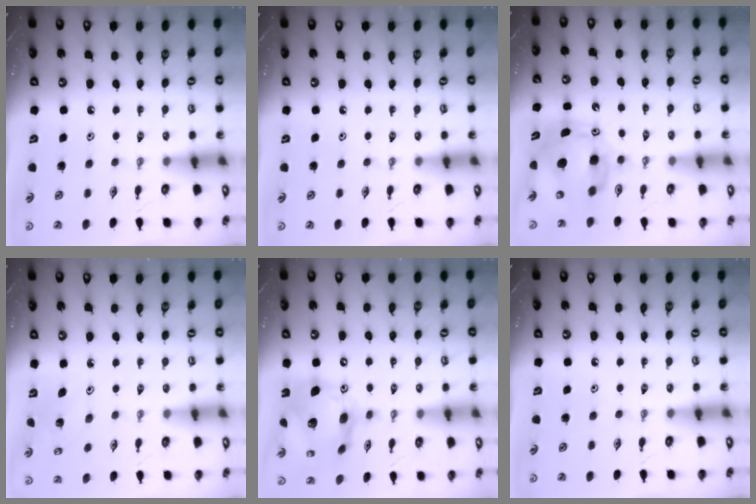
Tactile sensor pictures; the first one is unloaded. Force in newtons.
{"total": 0.0}
{"total": 13.8, "press": 13.7, "slide": 1.6}
{"total": 2.4, "press": 2.4, "slide": 0.2}
{"total": 18.9, "press": 18.8, "slide": 2.2}
{"total": 0.0}